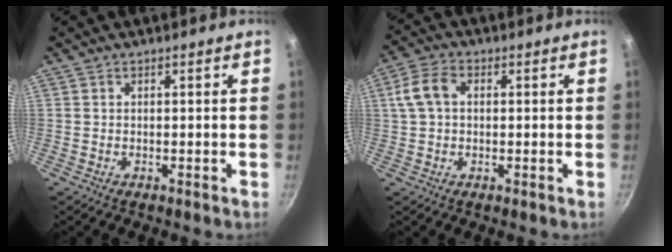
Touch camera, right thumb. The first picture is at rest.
{"total": 6.4, "force": [1.0, 4.5, 4.6], "torque": [-0.089, 0.018, 0.011]}